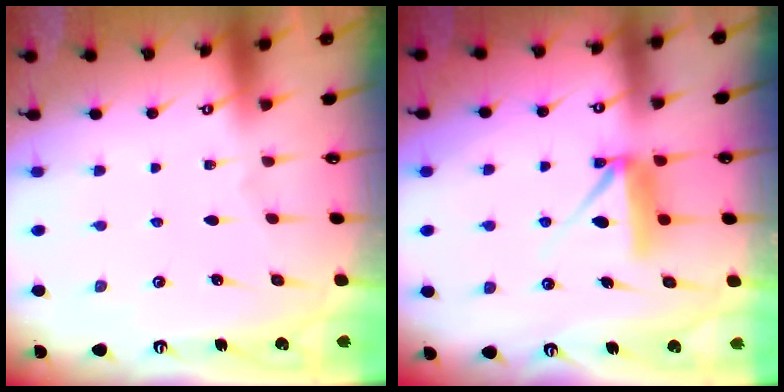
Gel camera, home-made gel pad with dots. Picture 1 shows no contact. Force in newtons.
{"total": 7.8, "press": 7.7, "slide": 0.5}